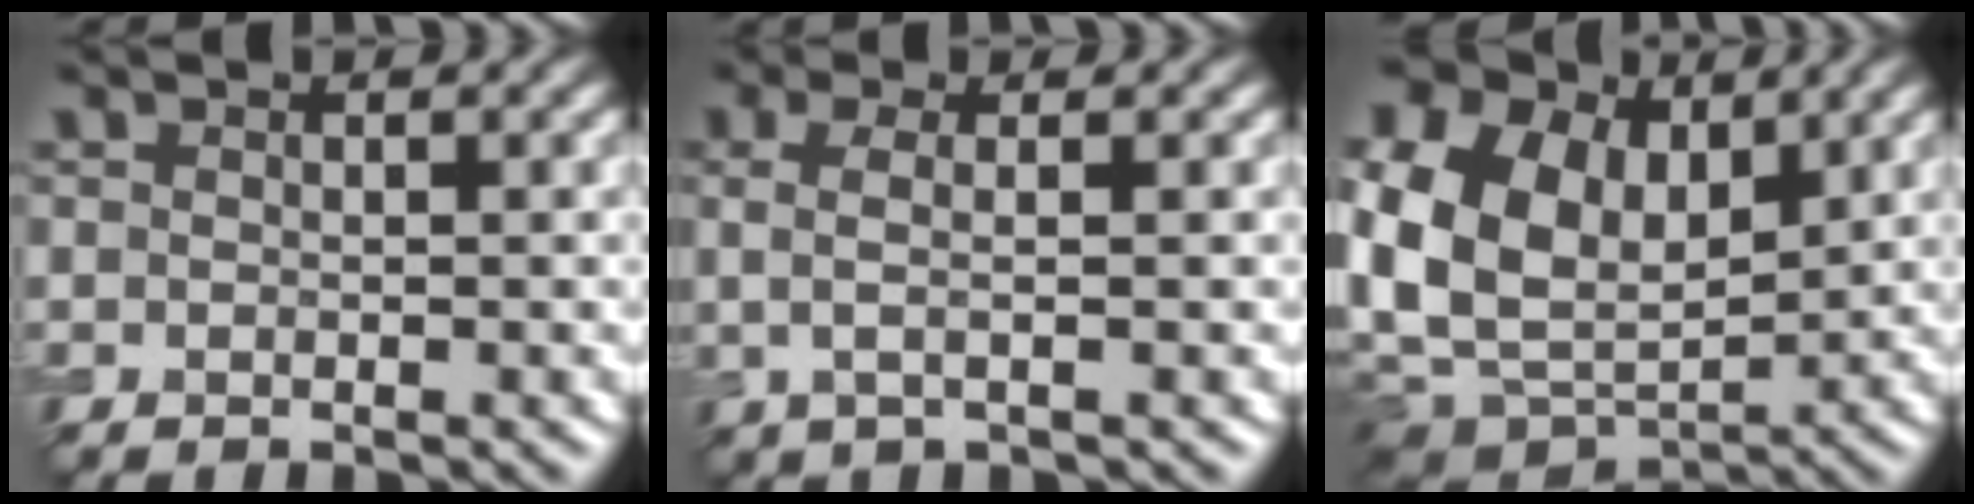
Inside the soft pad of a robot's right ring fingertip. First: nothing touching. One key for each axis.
{"total": 2.6, "fx": 0.2, "fy": 0.8, "fz": 2.5, "tx": -0.051, "ty": 0.003, "tz": 0.003}
{"total": 17.2, "fx": 4.4, "fy": 12.7, "fz": 10.6, "tx": -0.258, "ty": 0.042, "tz": 0.083}